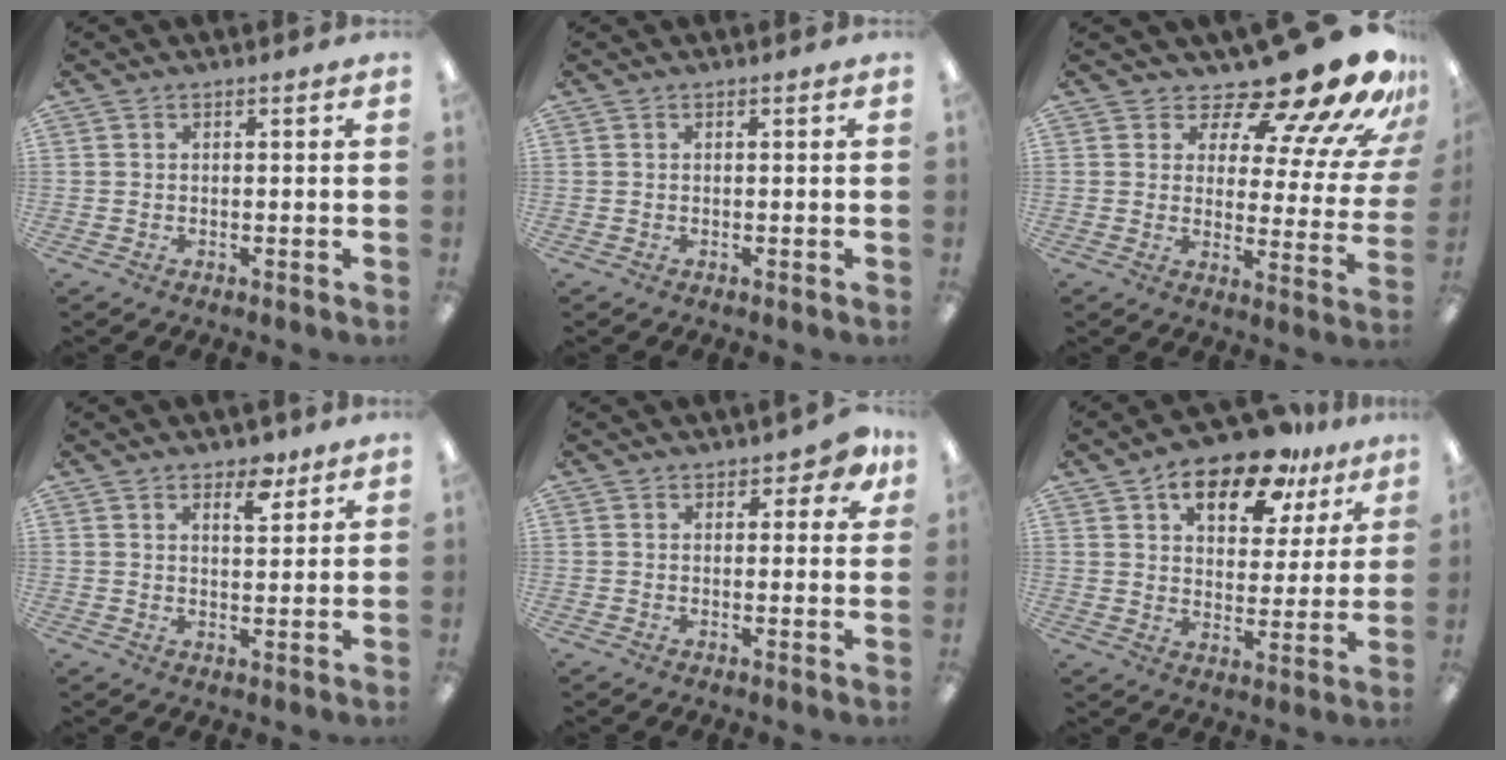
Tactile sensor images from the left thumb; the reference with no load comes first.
{"total": 0.0}
{"total": 17.6, "force": [14.1, 5.0, 9.3], "torque": [-0.134, -0.115, 0.227]}
{"total": 5.5, "force": [4.0, 2.5, 2.7], "torque": [-0.014, -0.024, 0.064]}
{"total": 3.9, "force": [2.4, 2.1, 2.3], "torque": [-0.024, -0.002, 0.041]}
{"total": 15.2, "force": [10.0, 7.4, 8.7], "torque": [-0.126, -0.045, 0.170]}